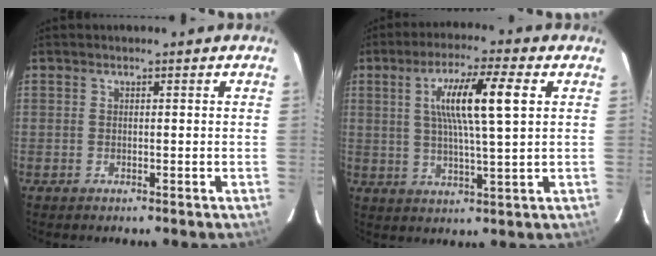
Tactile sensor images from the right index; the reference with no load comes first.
{"total": 11.0, "force": [2.8, 0.9, 10.6], "torque": [-0.187, 0.006, 0.048]}